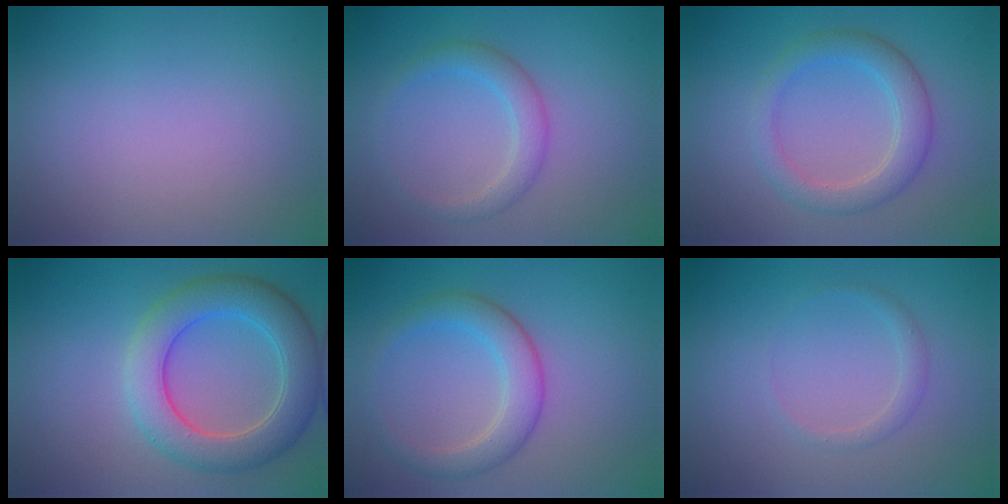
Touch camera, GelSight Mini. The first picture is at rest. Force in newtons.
{"total": 2.5, "press": 2.5, "slide": 0.1}
{"total": 3.5, "press": 3.5, "slide": 0.4}
{"total": 6.6, "press": 6.5, "slide": 0.5}
{"total": 3.7, "press": 3.7, "slide": 0.0}
{"total": 1.2, "press": 1.2, "slide": 0.0}